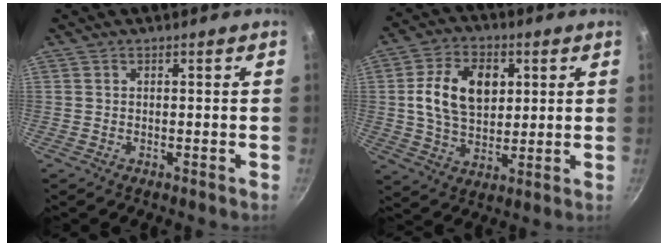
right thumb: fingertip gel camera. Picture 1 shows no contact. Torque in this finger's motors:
{"motor_torque": [0.47, 0.58, 0.65, -0.58, 0.36]}